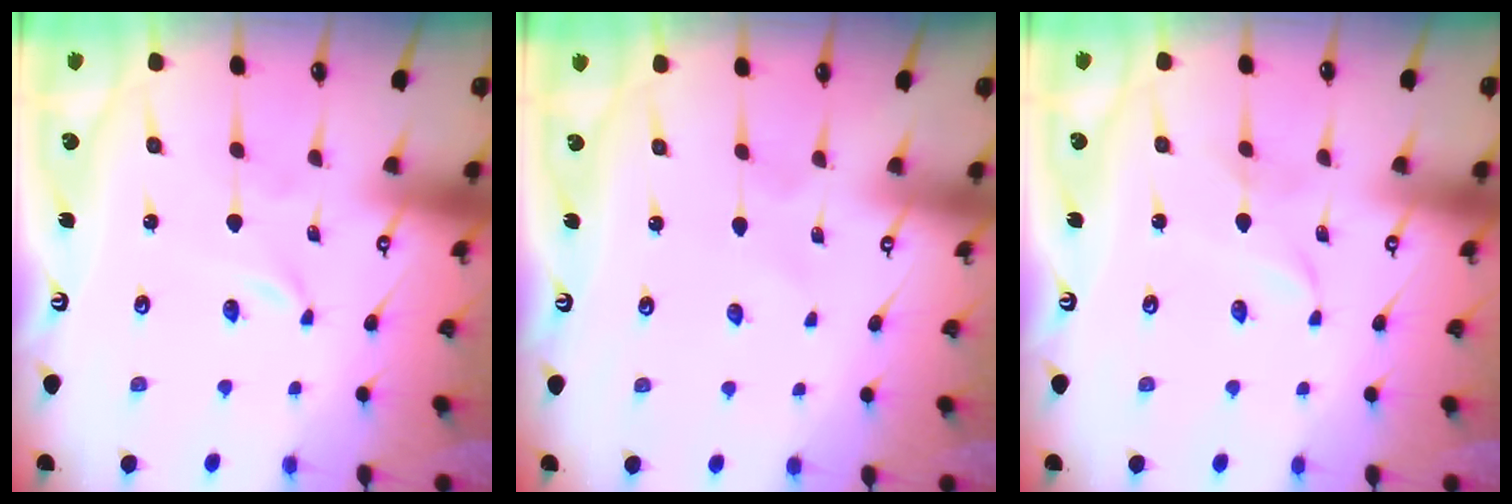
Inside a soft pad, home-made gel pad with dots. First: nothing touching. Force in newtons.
{"total": 3.2, "press": 3.2, "slide": 0.4}
{"total": 1.1, "press": 1.1, "slide": 0.1}